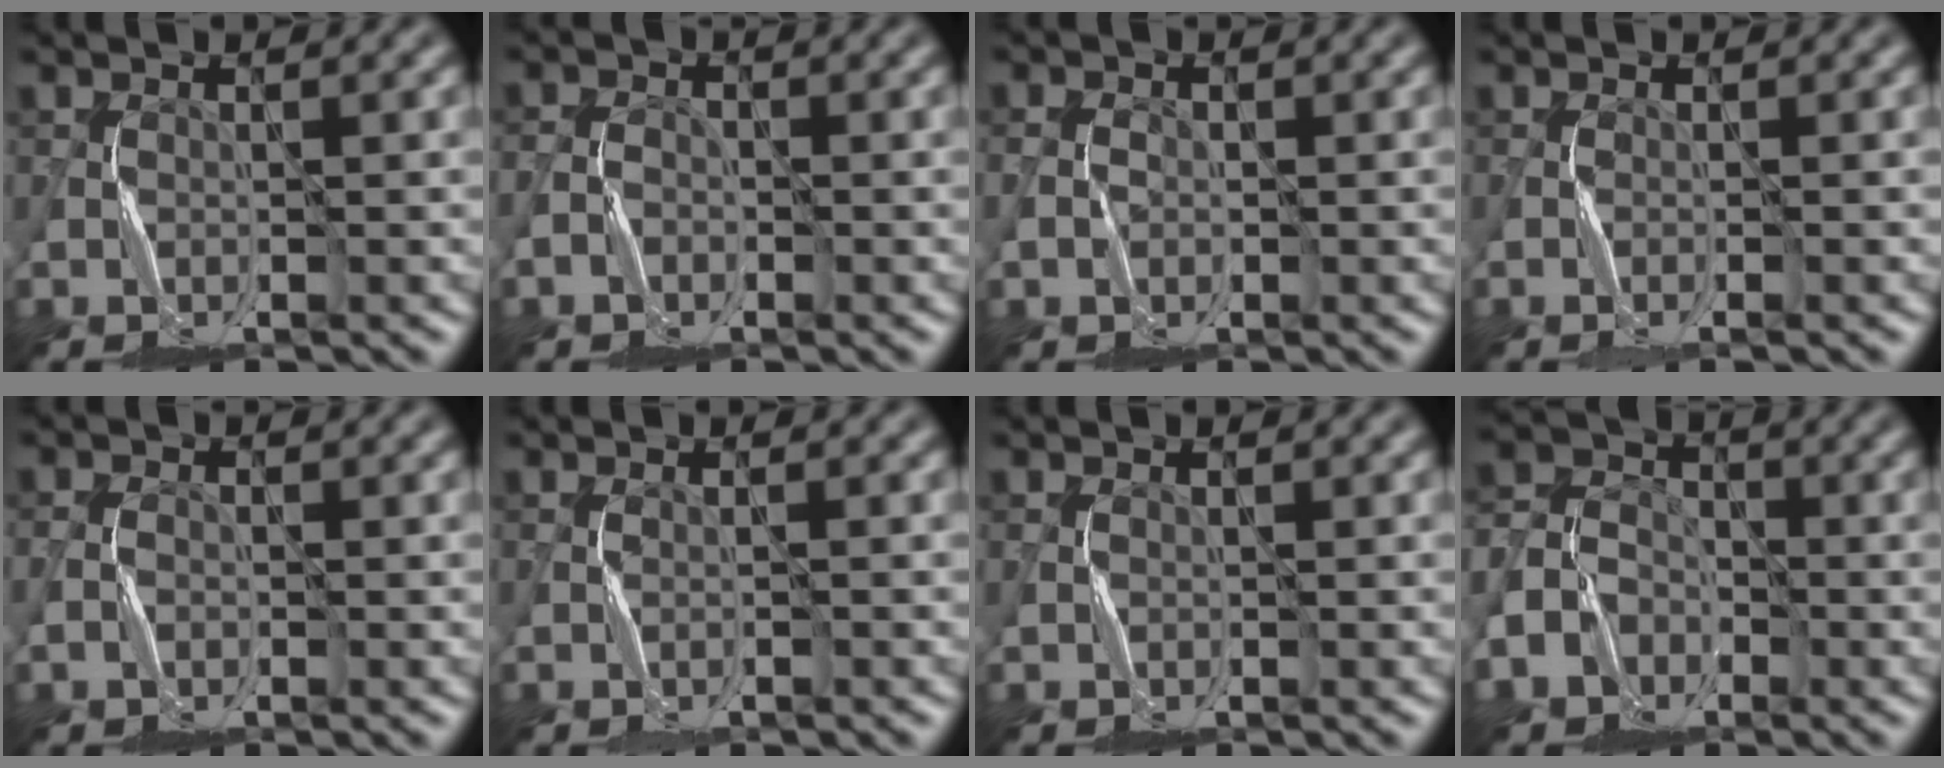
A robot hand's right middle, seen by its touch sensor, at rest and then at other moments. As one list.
[{"total": 1.5, "force": [-0.8, 1.1, 0.6], "torque": [-0.008, 0.004, -0.019]}, {"total": 1.4, "force": [-0.3, 1.1, 0.7], "torque": [-0.013, 0.002, -0.010]}, {"total": 0.9, "force": [-0.3, 0.2, 0.8], "torque": [-0.010, 0.003, -0.011]}, {"total": 1.2, "force": [-0.4, 0.8, 0.8], "torque": [-0.015, 0.002, -0.011]}, {"total": 0.6, "force": [-0.1, 0.1, 0.6], "torque": [-0.012, 0.001, -0.007]}, {"total": 0.0}, {"total": 4.2, "force": [-2.0, 3.3, 1.6], "torque": [-0.026, 0.004, -0.044]}]